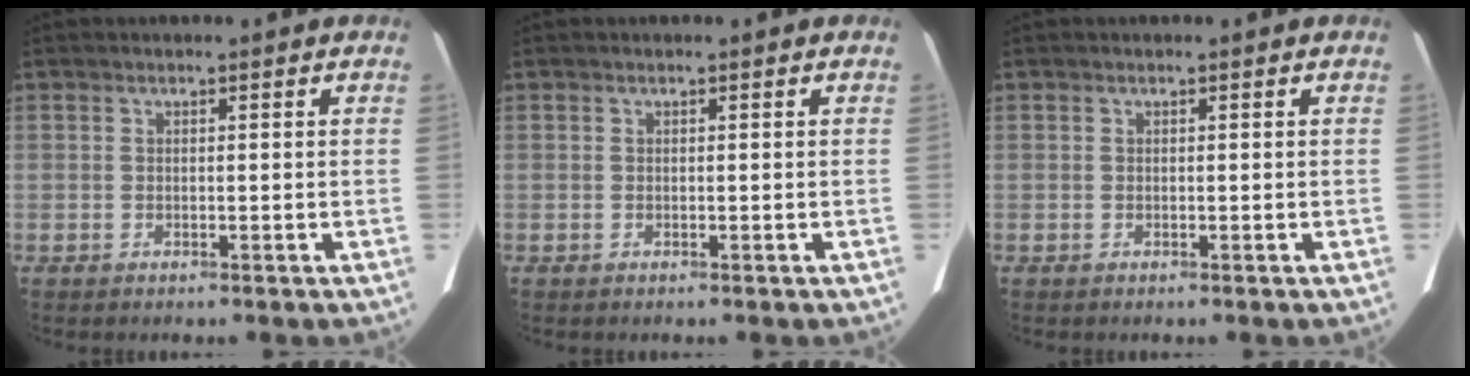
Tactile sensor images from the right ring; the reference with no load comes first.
{"total": 0.0}
{"total": 0.0}